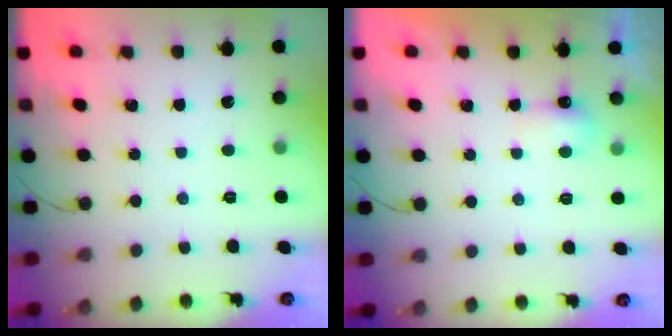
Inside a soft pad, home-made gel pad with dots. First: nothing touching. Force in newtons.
{"total": 4.0, "press": 3.9, "slide": 0.7}